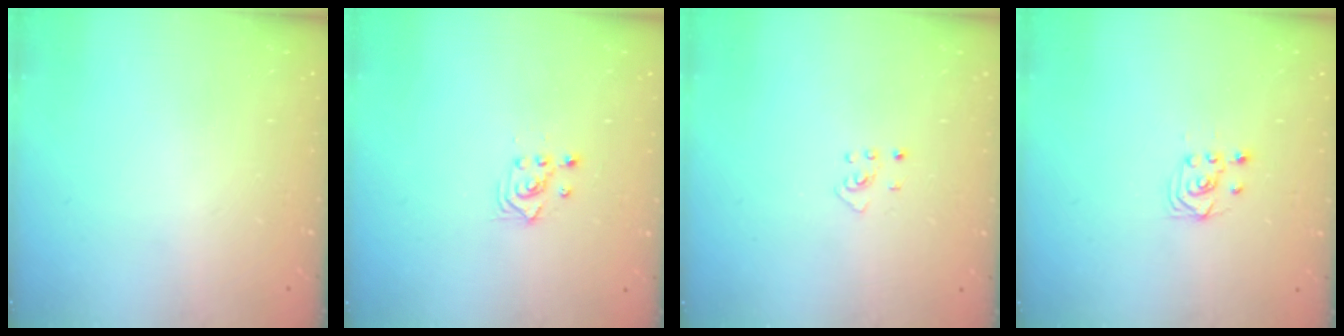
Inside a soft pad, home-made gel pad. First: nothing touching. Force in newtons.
{"total": 2.3, "press": 2.3, "slide": 0.3}
{"total": 2.7, "press": 2.7, "slide": 0.5}
{"total": 2.5, "press": 2.2, "slide": 1.2}